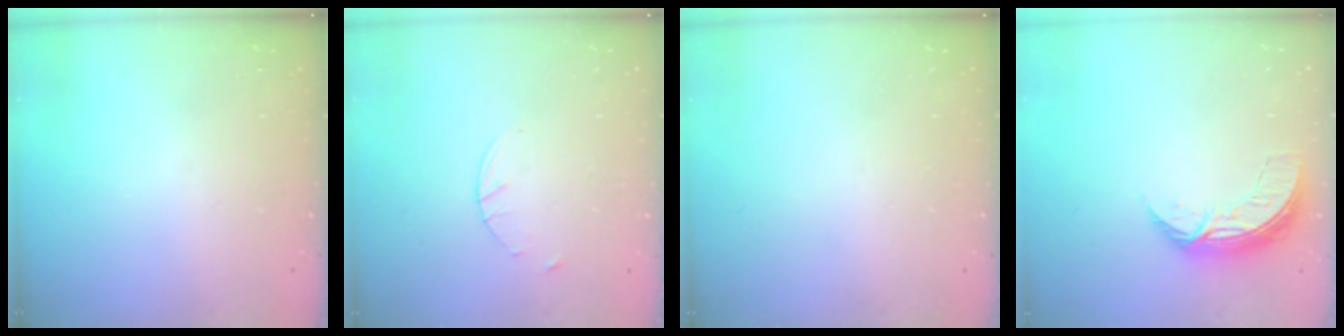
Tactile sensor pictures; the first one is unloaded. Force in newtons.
{"total": 1.6, "press": 1.6, "slide": 0.2}
{"total": 0.0}
{"total": 7.3, "press": 7.3, "slide": 0.6}